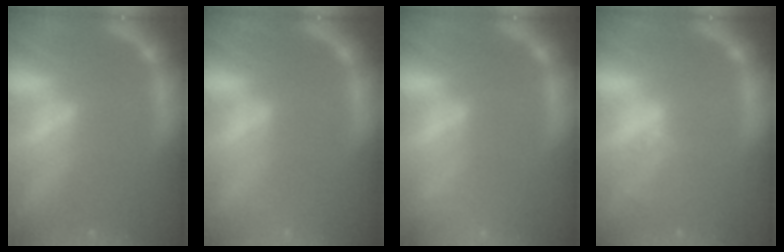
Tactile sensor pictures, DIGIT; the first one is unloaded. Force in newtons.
{"total": 1.9}
{"total": 5.0}
{"total": 2.0}